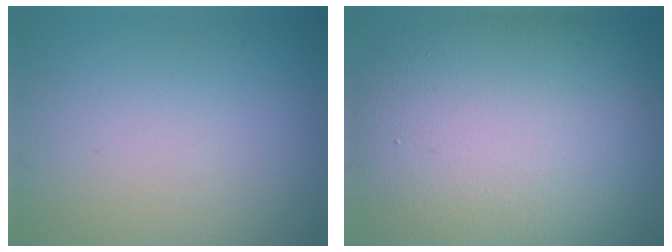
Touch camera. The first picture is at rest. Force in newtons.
{"total": 15.2, "press": 15.2, "slide": 1.1}